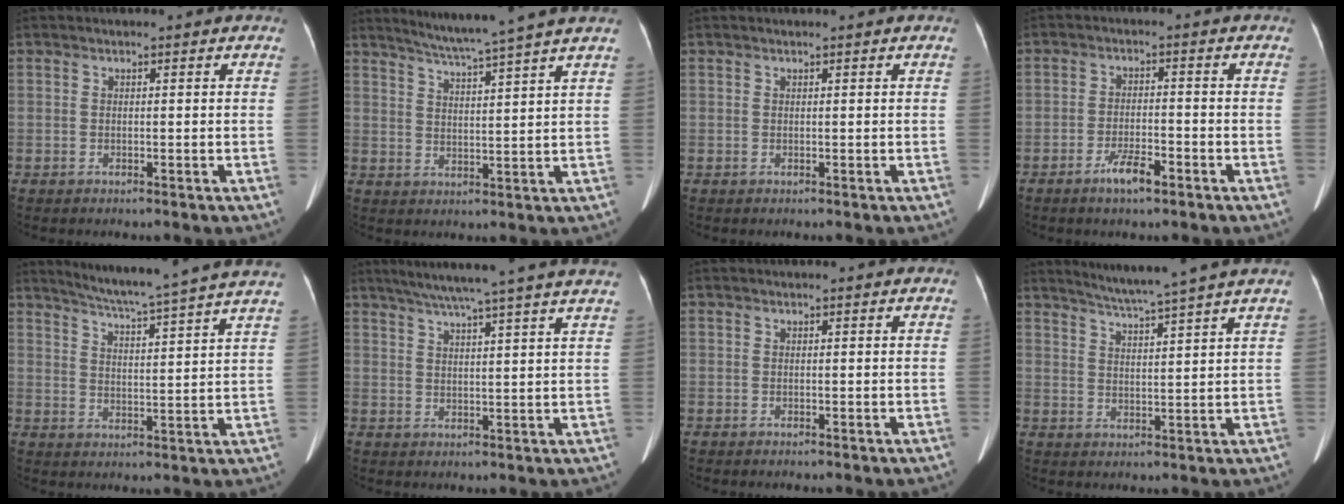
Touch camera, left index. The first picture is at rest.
{"total": 10.2, "force": [8.7, -2.1, 4.9], "torque": [-0.084, 0.000, 0.126]}
{"total": 0.0}
{"total": 4.3, "force": [-2.9, 0.9, 3.0], "torque": [-0.059, -0.004, -0.053]}
{"total": 17.4, "force": [15.4, -1.6, 7.8], "torque": [-0.131, -0.025, 0.198]}
{"total": 16.4, "force": [13.7, -1.4, 8.9], "torque": [-0.145, 0.012, 0.176]}
{"total": 0.0}
{"total": 8.6, "force": [7.4, -2.0, 3.9], "torque": [-0.066, 0.002, 0.110]}